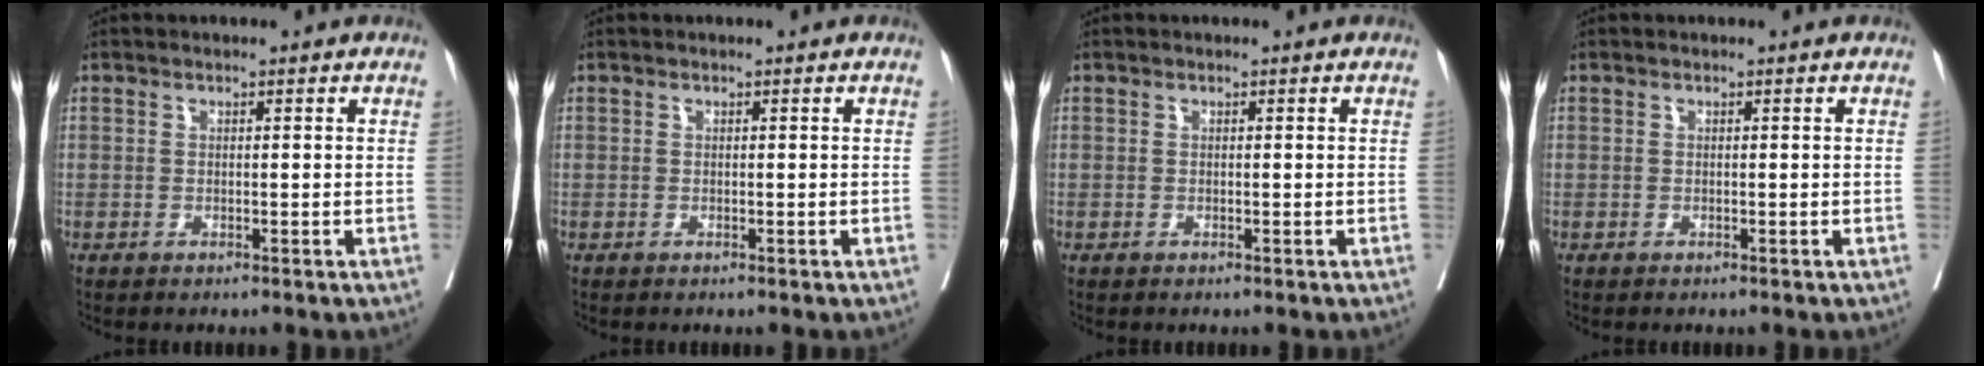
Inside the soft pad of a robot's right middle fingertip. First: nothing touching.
{"total": 0.0}
{"total": 0.0}
{"total": 0.0}